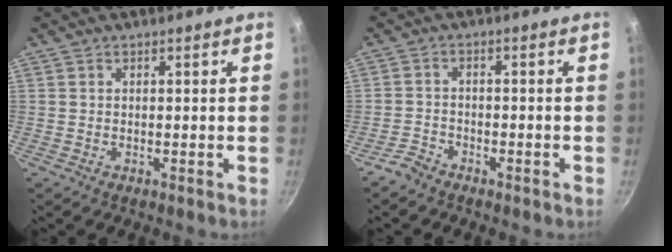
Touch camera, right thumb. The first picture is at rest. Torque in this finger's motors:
{"motor_torque": [0.35, -0.02, -0.30, -0.04, -0.02]}